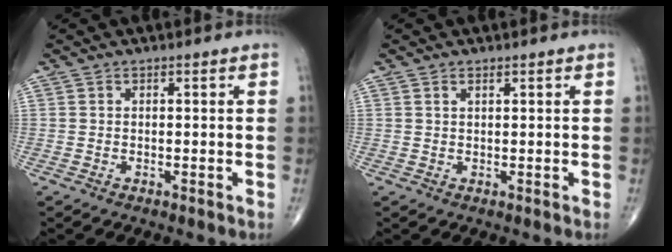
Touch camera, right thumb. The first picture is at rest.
{"total": 0.8, "force": [0.5, 0.3, 0.5], "torque": [-0.011, 0.000, 0.010]}